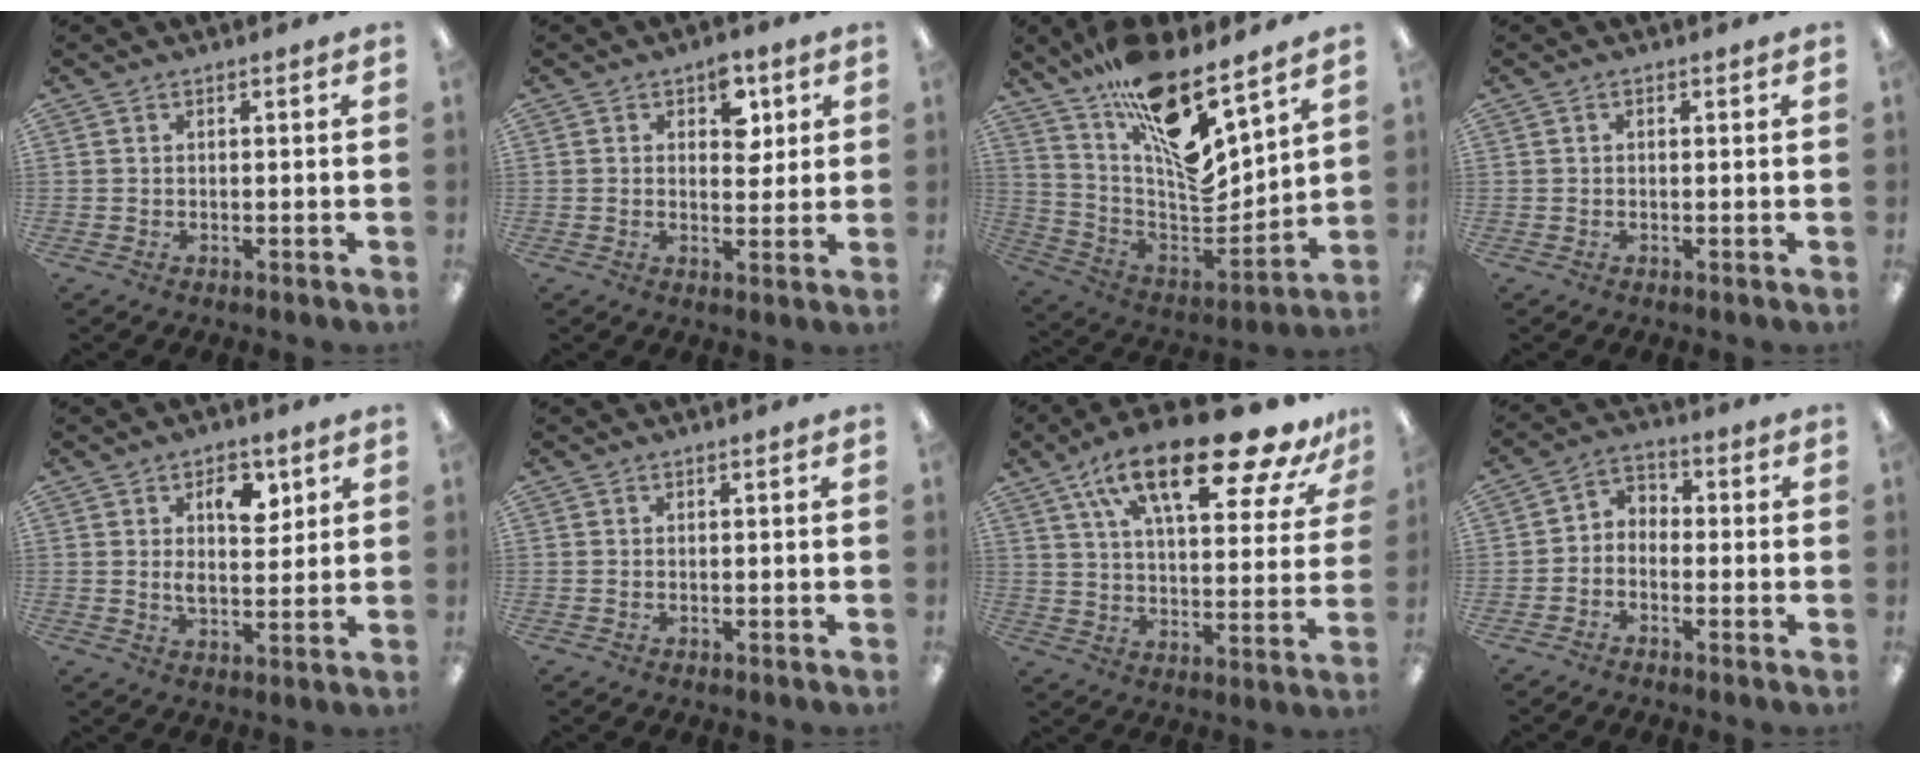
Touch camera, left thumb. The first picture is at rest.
{"total": 7.3, "force": [2.7, 4.3, 5.3], "torque": [-0.052, -0.010, 0.039]}
{"total": 17.5, "force": [11.5, 5.1, 12.1], "torque": [-0.186, -0.108, 0.194]}
{"total": 0.7, "force": [0.0, 0.4, 0.6], "torque": [-0.011, 0.001, 0.001]}
{"total": 7.6, "force": [3.4, 4.1, 5.4], "torque": [-0.069, -0.011, 0.051]}
{"total": 0.0}
{"total": 23.7, "force": [15.8, 7.2, 16.2], "torque": [-0.255, -0.091, 0.254]}
{"total": 3.8, "force": [-2.7, 2.5, 1.1], "torque": [-0.021, 0.010, -0.055]}